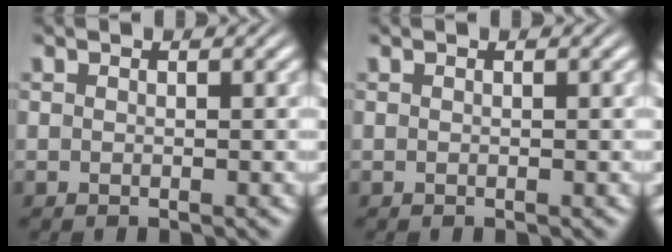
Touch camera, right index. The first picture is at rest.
{"total": 0.0}